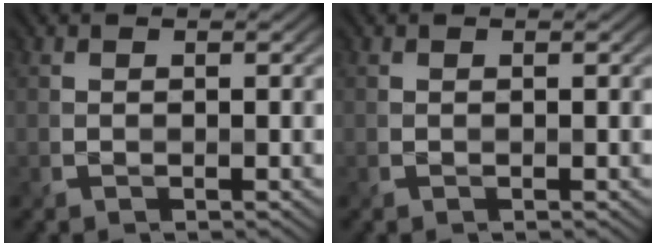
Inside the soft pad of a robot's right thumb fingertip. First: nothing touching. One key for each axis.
{"total": 0.0}